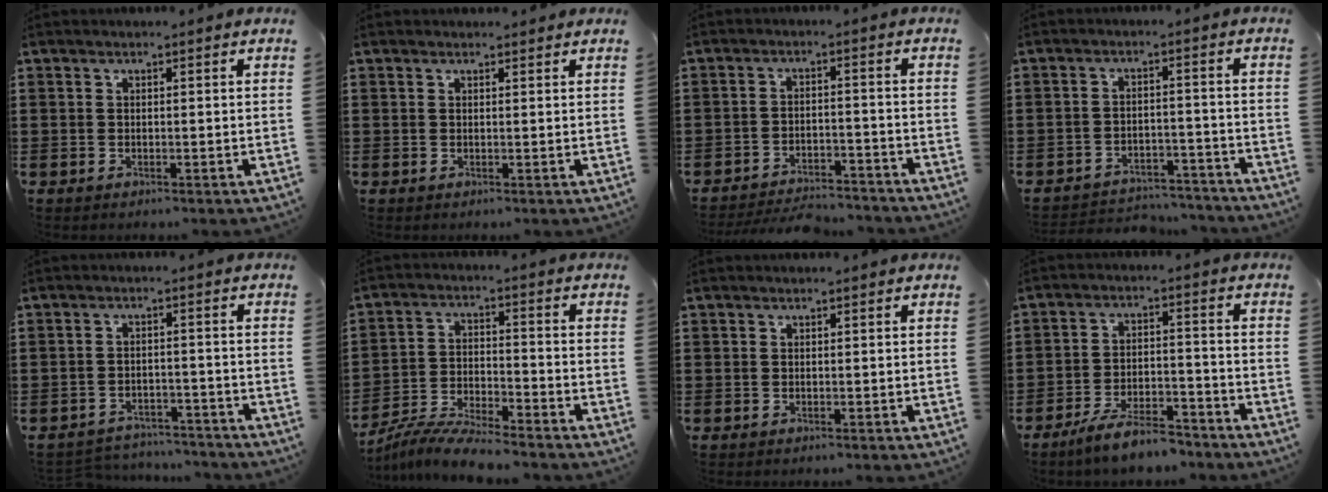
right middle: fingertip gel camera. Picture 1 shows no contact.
{"total": 0.5, "force": [0.5, 0.1, 0.0], "torque": [0.005, -0.002, 0.008]}
{"total": 4.3, "force": [-4.2, 0.6, 0.6], "torque": [-0.019, 0.004, -0.090]}
{"total": 4.0, "force": [-3.9, 0.7, 0.3], "torque": [-0.008, 0.006, -0.084]}
{"total": 3.6, "force": [-3.5, 0.5, 0.1], "torque": [-0.006, 0.004, -0.076]}
{"total": 7.3, "force": [-7.1, 0.2, 1.9], "torque": [-0.044, 0.001, -0.140]}
{"total": 0.0}
{"total": 7.2, "force": [-6.3, 1.3, 3.3], "torque": [-0.067, 0.007, -0.121]}